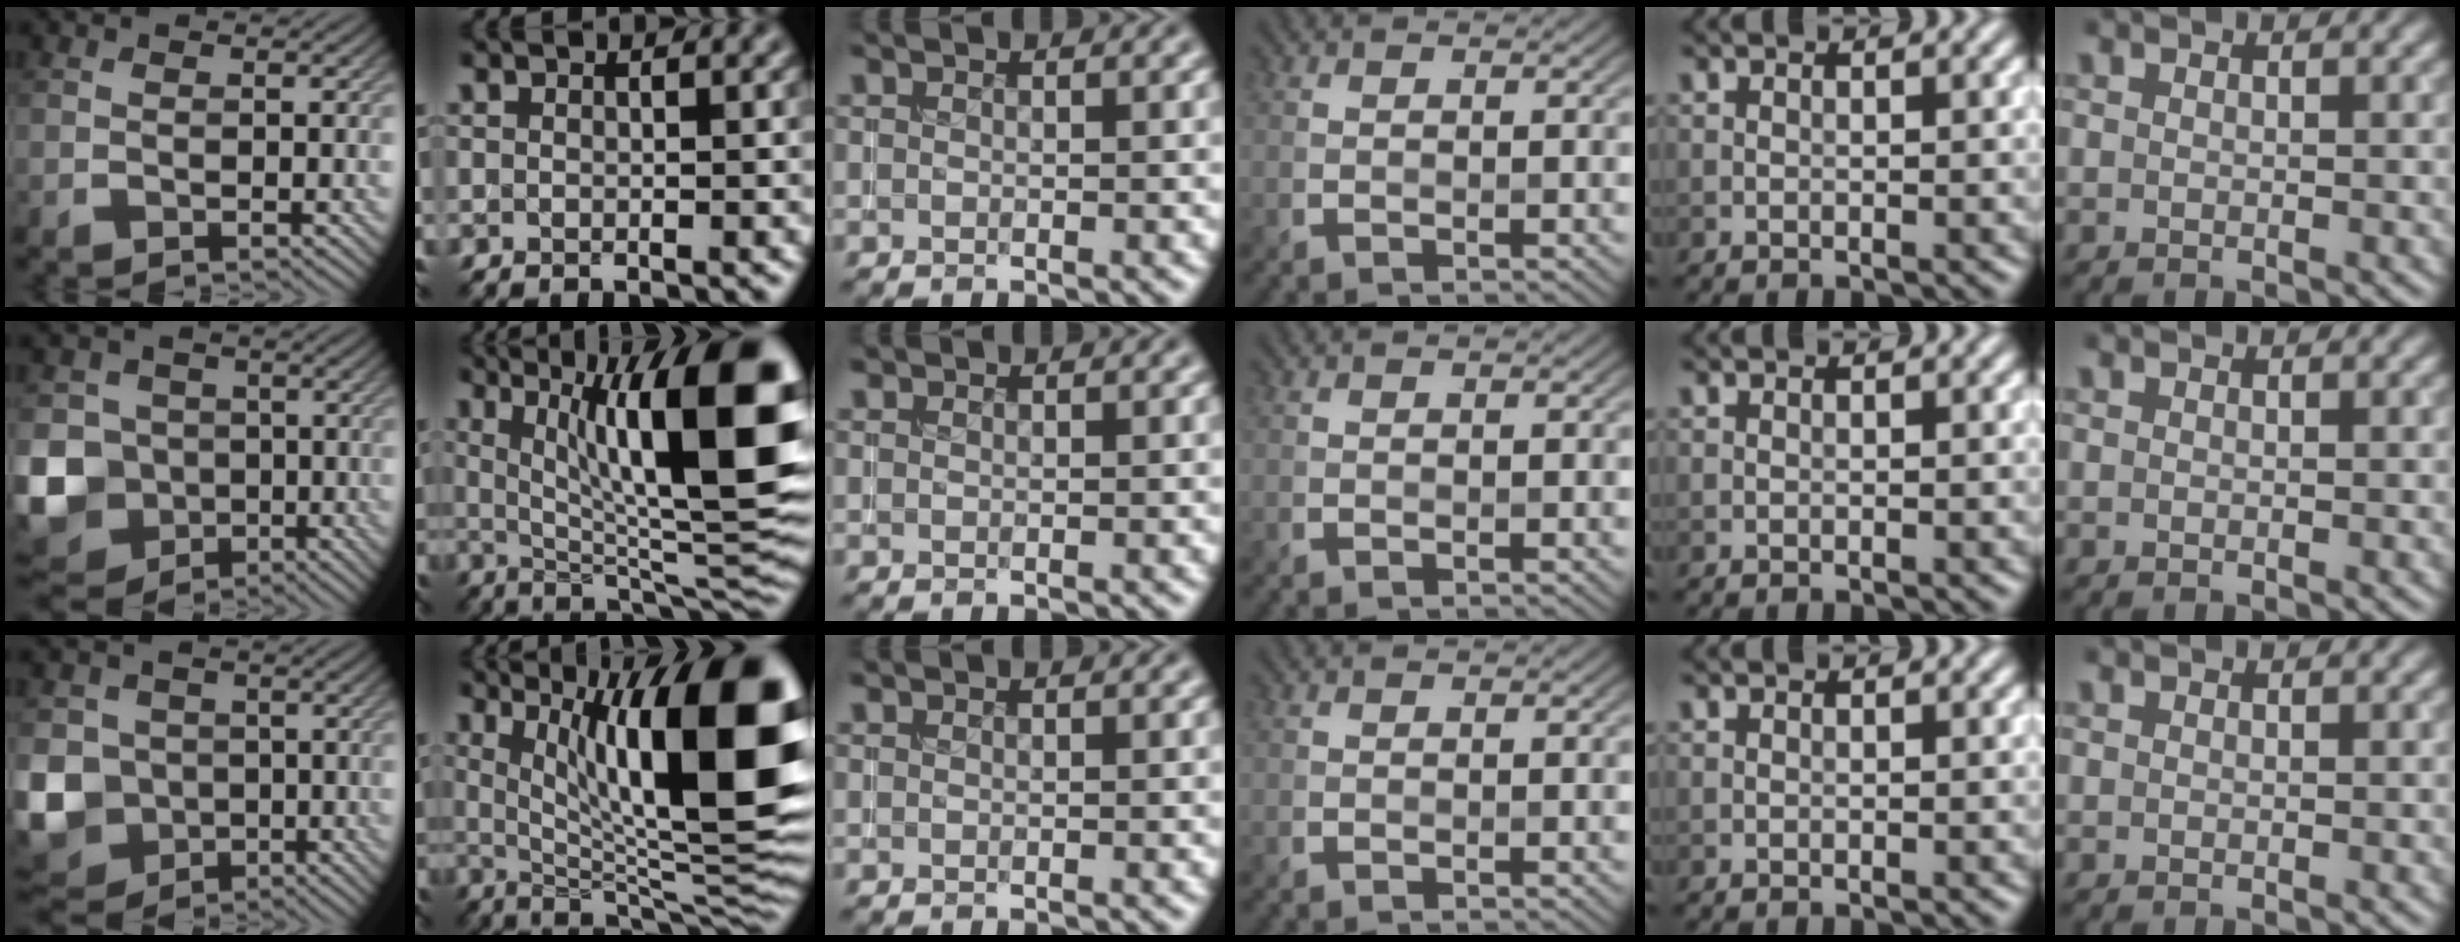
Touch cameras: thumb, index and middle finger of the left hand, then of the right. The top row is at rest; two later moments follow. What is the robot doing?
{"motion": "insert", "object": "coin"}